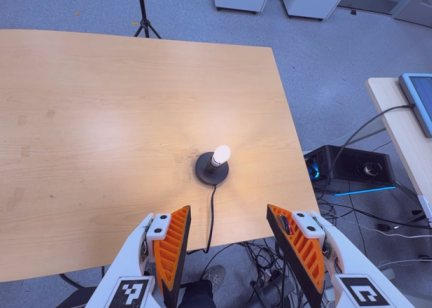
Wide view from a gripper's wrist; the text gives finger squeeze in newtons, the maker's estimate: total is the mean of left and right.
{"total": 0.0}